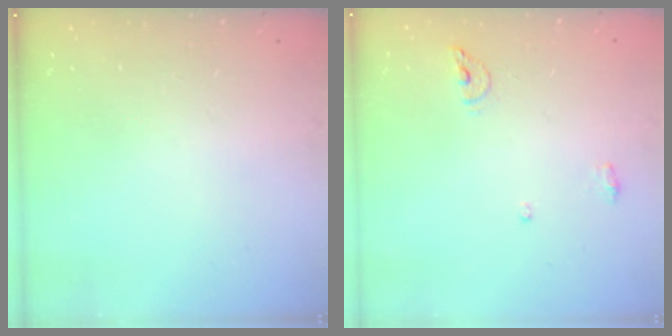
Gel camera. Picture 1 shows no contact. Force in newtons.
{"total": 6.1, "press": 5.9, "slide": 1.4}